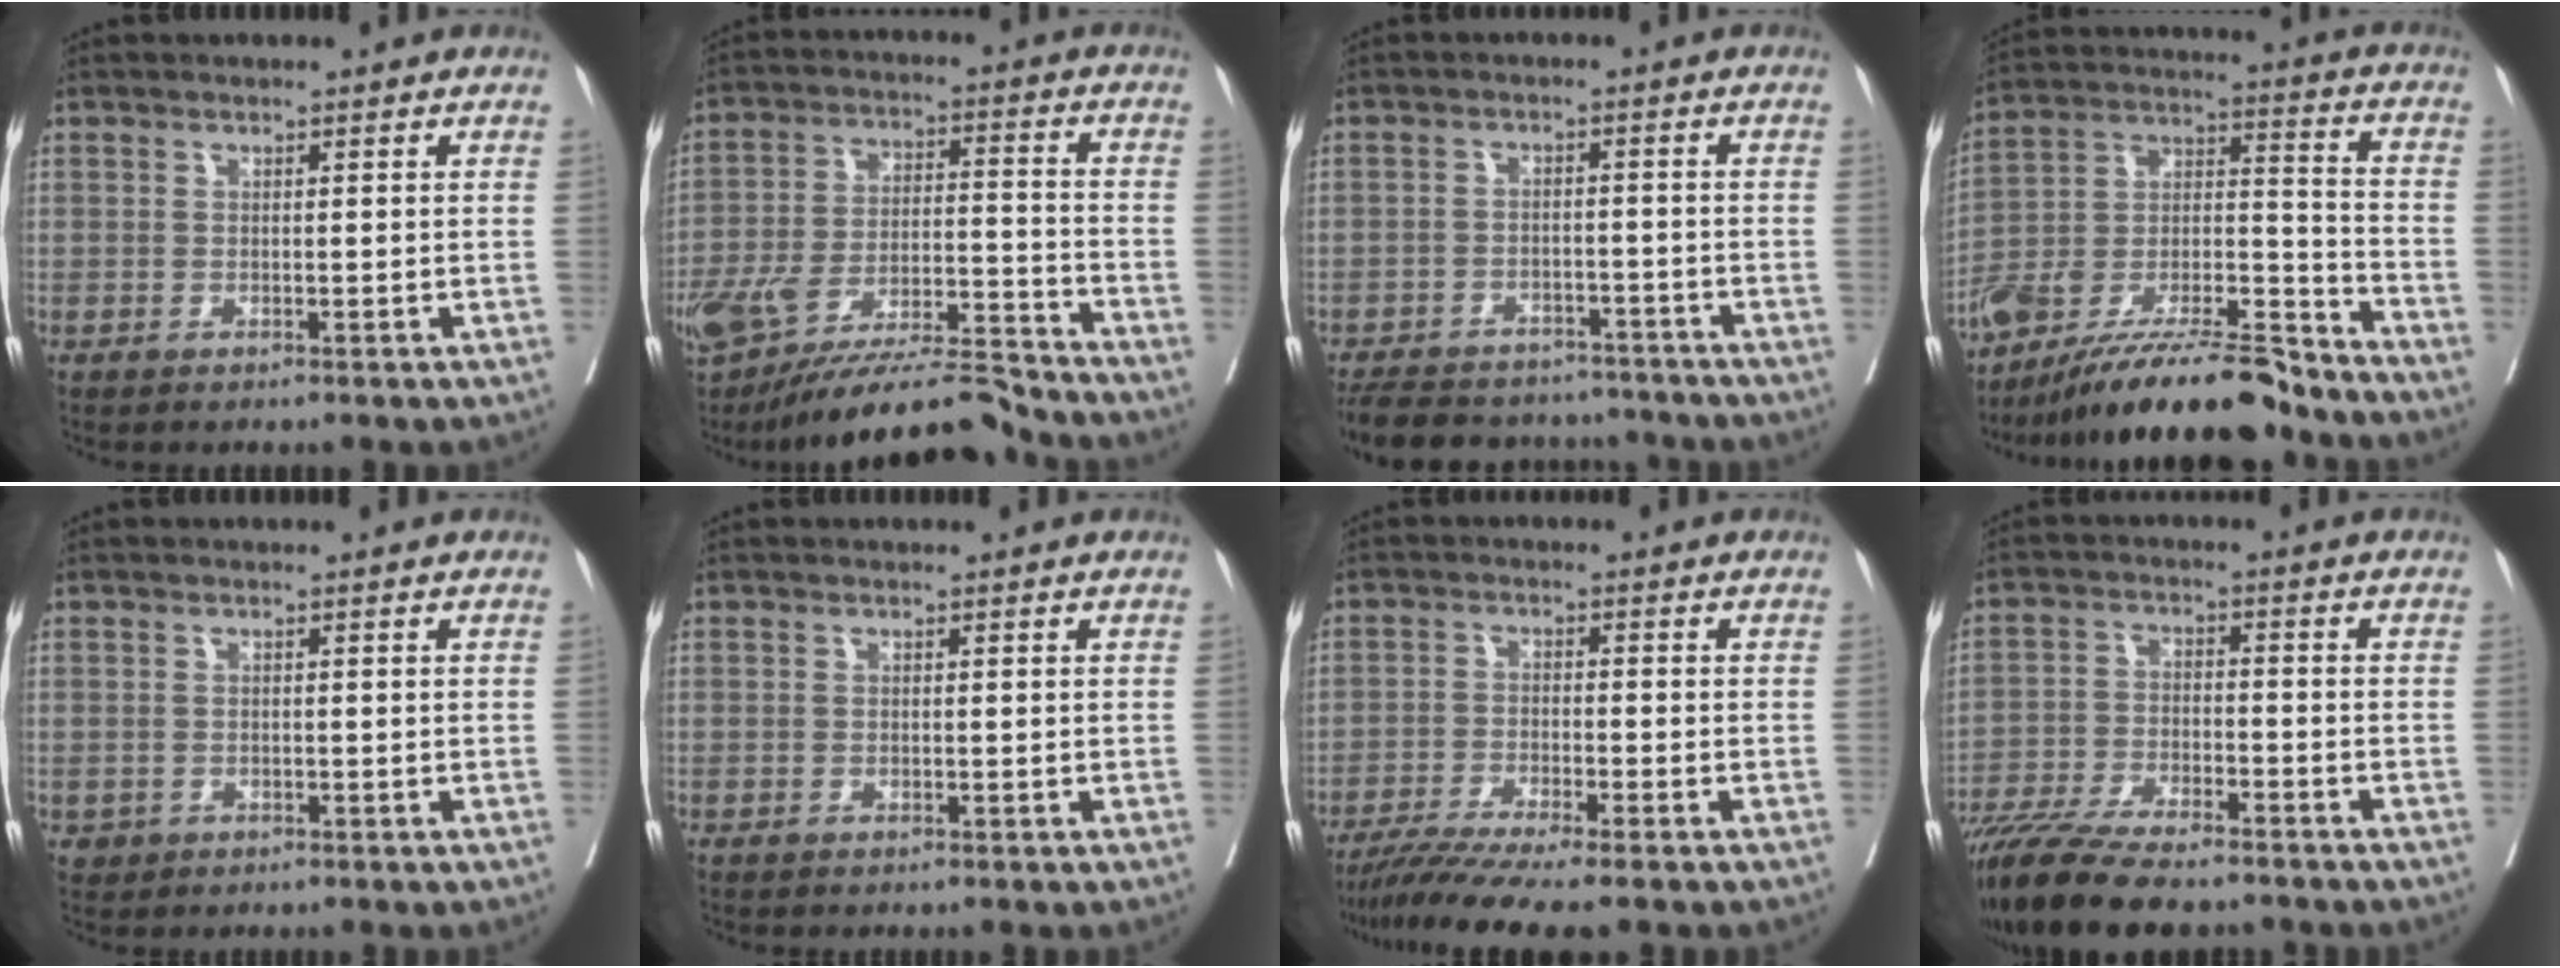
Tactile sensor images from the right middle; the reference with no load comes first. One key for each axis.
{"total": 18.1, "fx": -15.8, "fy": 2.0, "fz": 8.7, "tx": -0.167, "ty": 0.003, "tz": -0.273}
{"total": 15.1, "fx": -13.6, "fy": 5.1, "fz": 4.4, "tx": -0.102, "ty": 0.004, "tz": -0.185}
{"total": 21.0, "fx": -18.1, "fy": 2.8, "fz": 10.3, "tx": -0.181, "ty": 0.005, "tz": -0.321}
{"total": 1.0, "fx": -0.4, "fy": 1.0, "fz": 0.2, "tx": -0.002, "ty": 0.004, "tz": 0.000}
{"total": 0.0}
{"total": 7.9, "fx": -6.6, "fy": -0.8, "fz": 4.3, "tx": -0.062, "ty": -0.023, "tz": -0.110}
{"total": 15.0, "fx": -12.7, "fy": 2.6, "fz": 7.5, "tx": -0.137, "ty": -0.029, "tz": -0.209}